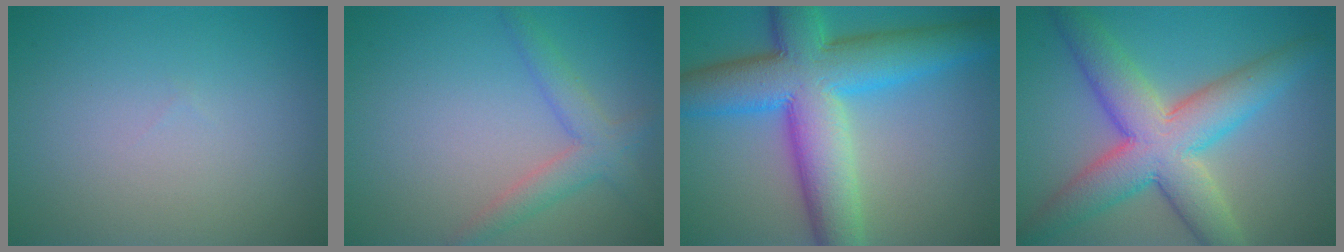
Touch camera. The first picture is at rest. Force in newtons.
{"total": 3.0, "press": 3.0, "slide": 0.1}
{"total": 12.0, "press": 12.0, "slide": 0.2}
{"total": 9.0, "press": 9.0, "slide": 0.3}